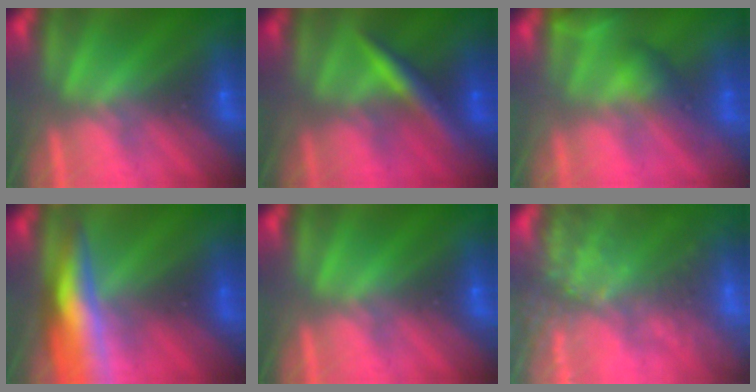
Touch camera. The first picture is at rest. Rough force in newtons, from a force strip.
{"total": 2.4}
{"total": 4.8}
{"total": 7.3}
{"total": 0.0}
{"total": 7.0}